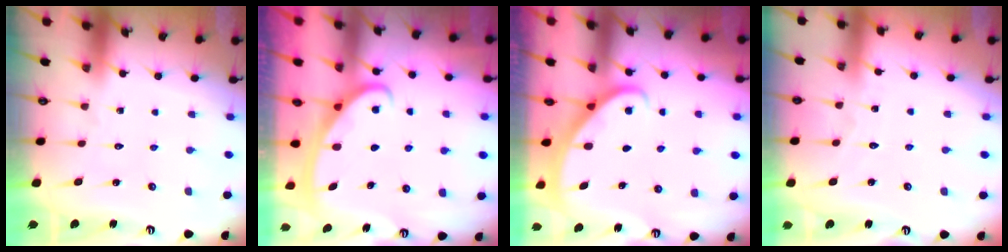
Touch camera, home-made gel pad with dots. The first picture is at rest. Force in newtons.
{"total": 3.0, "press": 3.0, "slide": 0.4}
{"total": 2.4, "press": 2.4, "slide": 0.2}
{"total": 2.9, "press": 2.9, "slide": 0.3}